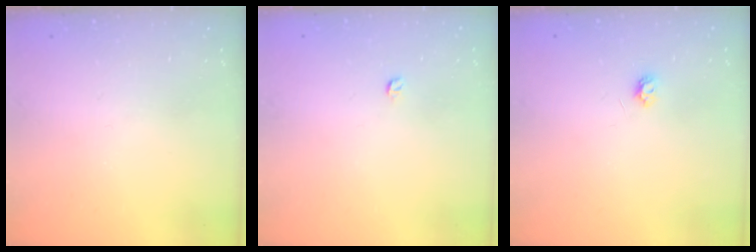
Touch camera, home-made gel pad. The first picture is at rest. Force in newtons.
{"total": 3.0, "press": 2.9, "slide": 0.4}
{"total": 3.9, "press": 3.8, "slide": 0.6}